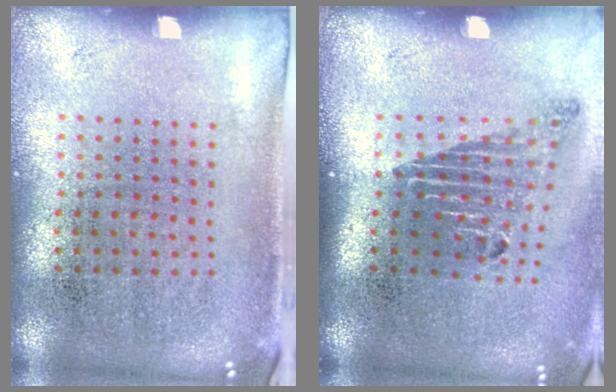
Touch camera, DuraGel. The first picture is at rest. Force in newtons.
{"total": 1.8, "press": 1.2, "slide": 1.3}